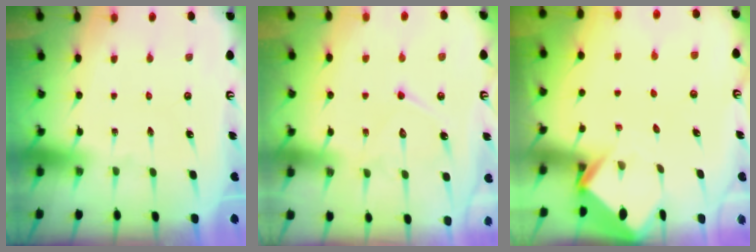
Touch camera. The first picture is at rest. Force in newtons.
{"total": 11.2, "press": 11.2, "slide": 1.0}
{"total": 3.9, "press": 3.9, "slide": 0.1}